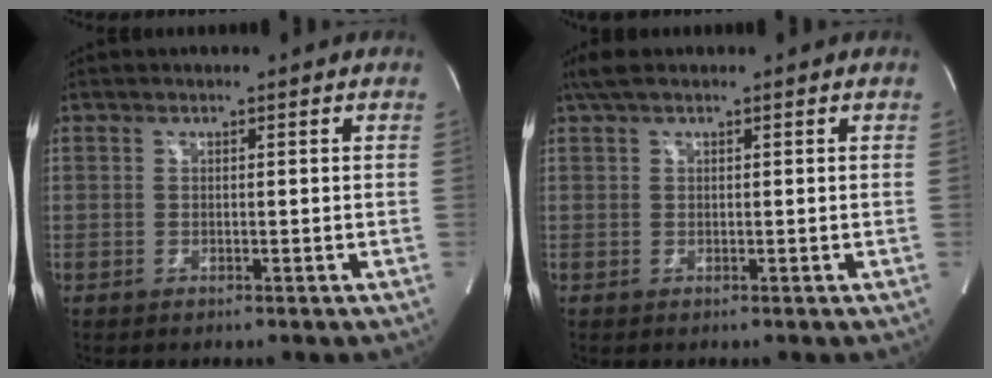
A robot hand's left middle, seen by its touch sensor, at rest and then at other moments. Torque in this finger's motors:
{"motor_torque": [0.27, -0.13, -0.05, 0.03]}